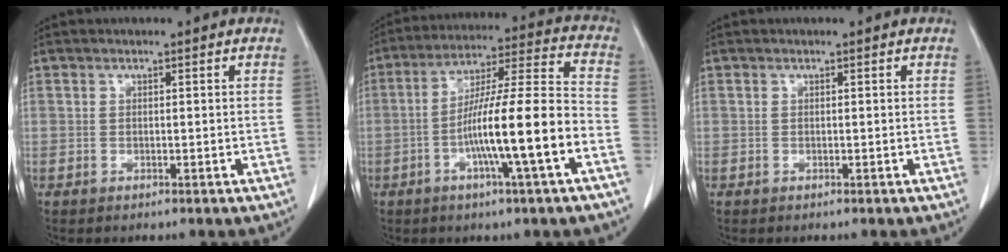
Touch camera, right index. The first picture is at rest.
{"total": 15.7, "force": [-4.9, -0.1, 14.9], "torque": [-0.255, 0.009, -0.086]}
{"total": 0.0}